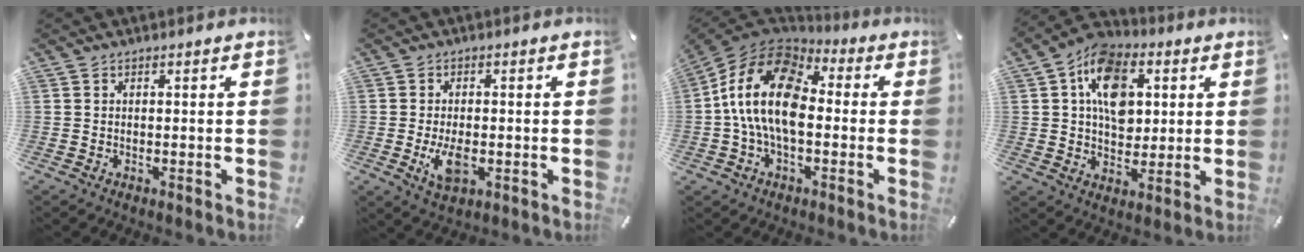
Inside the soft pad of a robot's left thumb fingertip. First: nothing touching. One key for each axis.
{"total": 6.0, "fx": -1.2, "fy": 3.1, "fz": 5.0, "tx": -0.116, "ty": -0.005, "tz": -0.024}
{"total": 17.6, "fx": -1.3, "fy": 10.9, "fz": 13.7, "tx": -0.269, "ty": 0.022, "tz": -0.026}
{"total": 14.2, "fx": 3.4, "fy": 10.4, "fz": 9.1, "tx": -0.142, "ty": 0.003, "tz": 0.062}